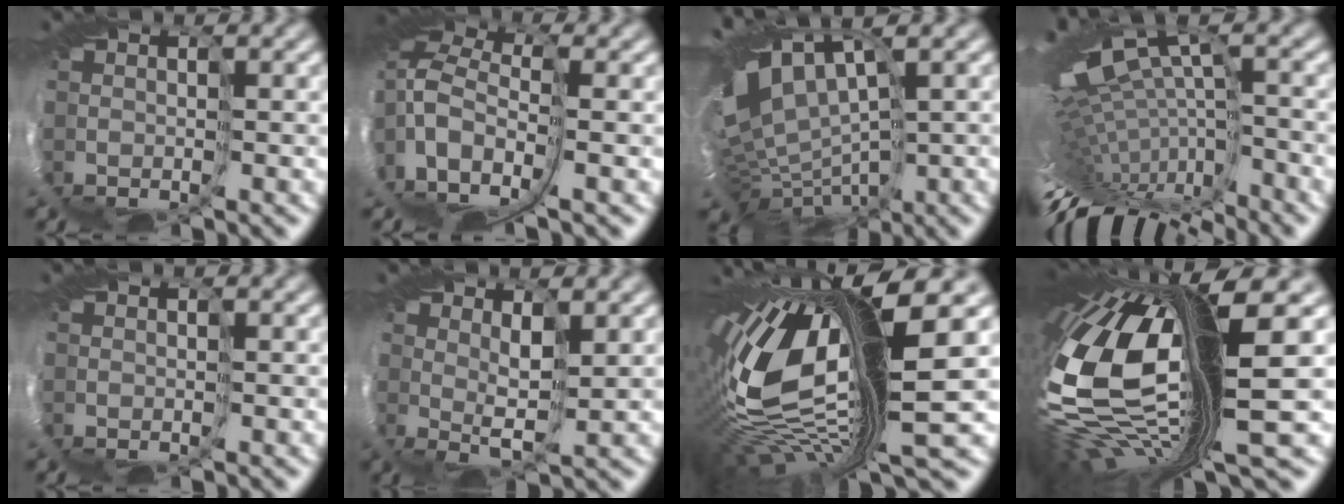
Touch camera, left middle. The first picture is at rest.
{"total": 10.1, "force": [-1.8, 6.3, 7.7], "torque": [-0.181, -0.001, -0.017]}
{"total": 9.0, "force": [2.0, 4.6, 7.4], "torque": [-0.146, -0.005, 0.071]}
{"total": 10.9, "force": [-3.1, 3.5, 9.8], "torque": [-0.209, -0.018, -0.019]}
{"total": 0.0}
{"total": 1.8, "force": [1.3, -1.3, 0.1], "torque": [-0.024, 0.000, 0.018]}
{"total": 11.5, "force": [1.9, 3.5, 10.8], "torque": [-0.258, -0.004, 0.041]}
{"total": 13.4, "force": [0.5, 4.5, 12.7], "torque": [-0.295, -0.052, 0.023]}